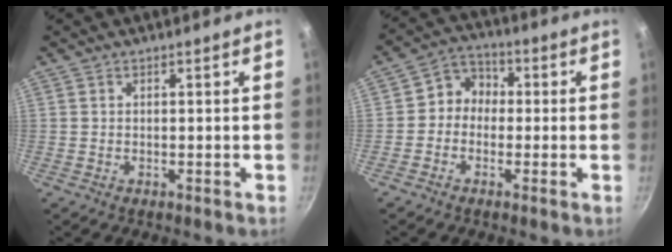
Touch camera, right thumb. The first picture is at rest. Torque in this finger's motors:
{"motor_torque": [-0.65, -0.04, -0.16, 0.04, -0.01]}